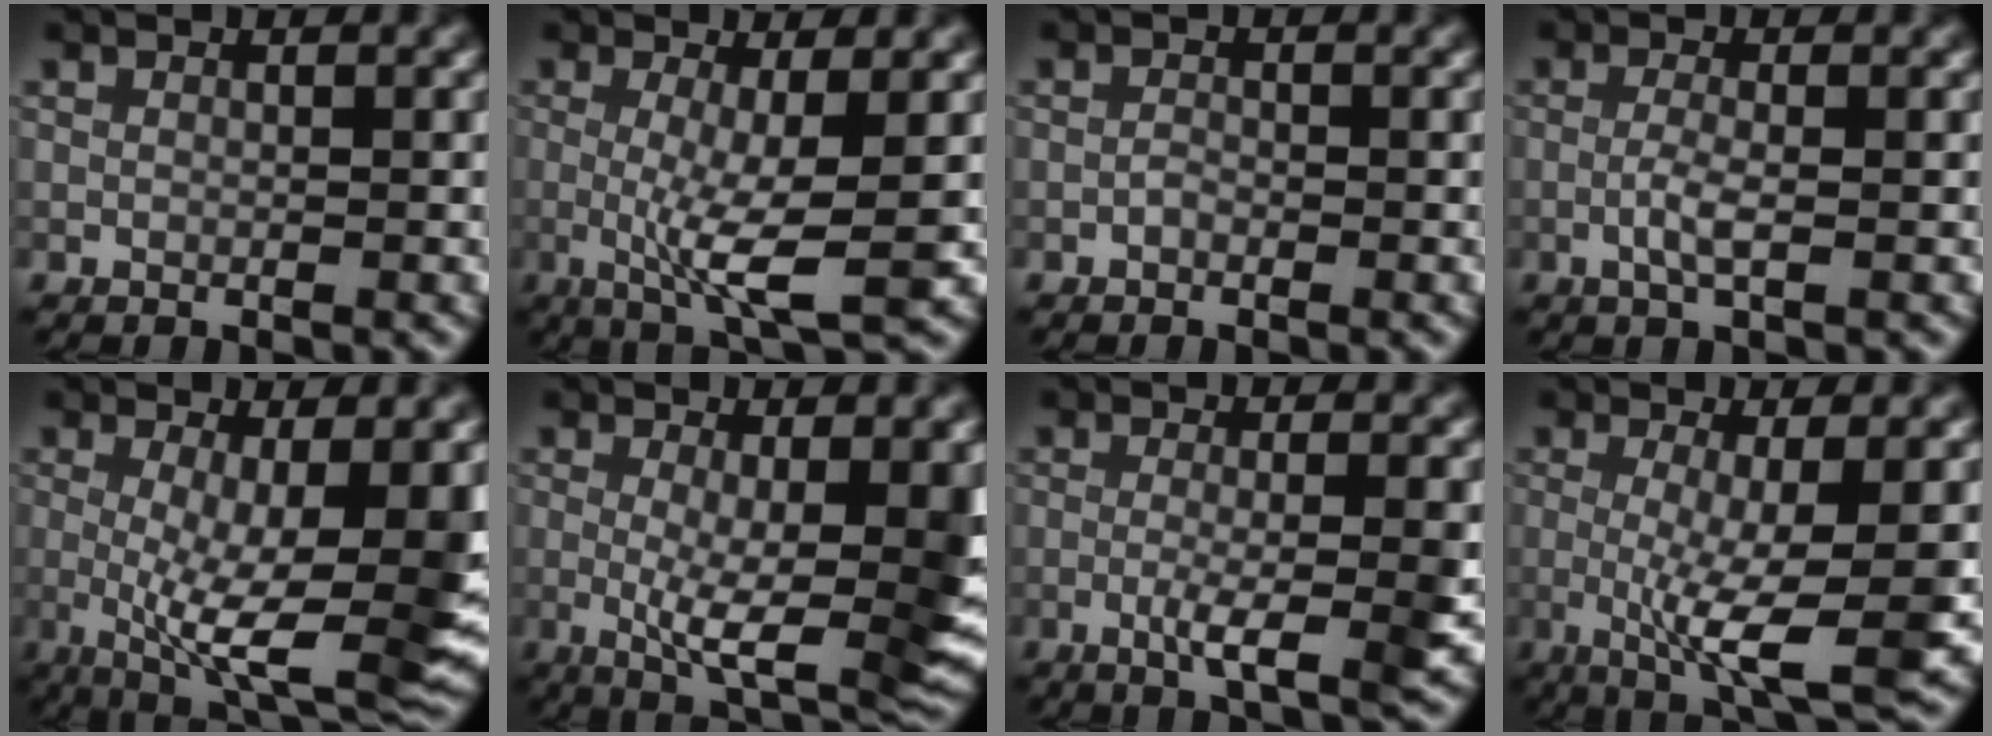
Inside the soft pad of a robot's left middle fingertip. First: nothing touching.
{"total": 5.4, "force": [-0.6, 0.9, 5.3], "torque": [-0.097, -0.014, -0.010]}
{"total": 0.7, "force": [-0.4, 0.4, 0.4], "torque": [-0.009, 0.001, -0.009]}
{"total": 2.0, "force": [-0.5, 0.4, 1.9], "torque": [-0.042, 0.000, -0.015]}
{"total": 11.0, "force": [-0.8, 3.2, 10.5], "torque": [-0.163, -0.020, -0.011]}
{"total": 9.9, "force": [-0.3, 2.8, 9.5], "torque": [-0.146, -0.018, -0.002]}
{"total": 4.0, "force": [-0.9, 0.7, 3.8], "torque": [-0.063, -0.005, -0.020]}
{"total": 6.8, "force": [-1.1, 1.2, 6.6], "torque": [-0.111, -0.018, -0.016]}